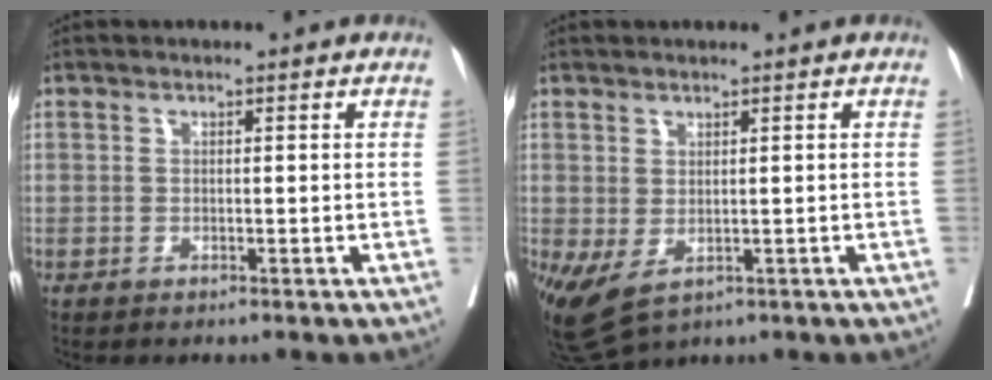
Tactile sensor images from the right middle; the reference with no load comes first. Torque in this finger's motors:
{"motor_torque": [0.26, -0.16, 0.42, 0.11]}